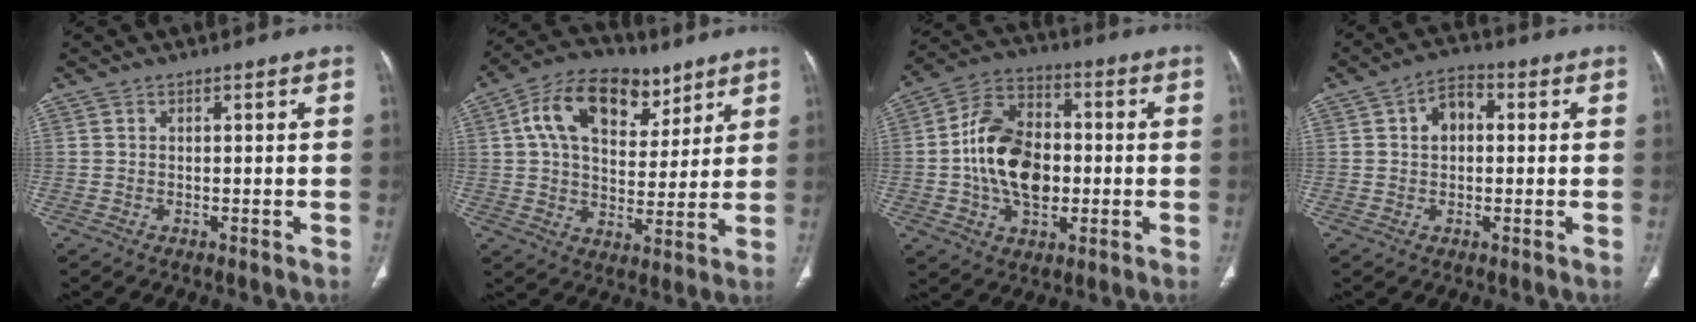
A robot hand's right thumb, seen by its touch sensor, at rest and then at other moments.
{"total": 17.2, "force": [7.8, 10.7, 11.0], "torque": [-0.155, -0.006, 0.130]}
{"total": 16.2, "force": [-1.3, 11.0, 11.8], "torque": [-0.185, 0.026, -0.021]}
{"total": 5.5, "force": [0.9, 3.8, 3.9], "torque": [-0.053, 0.016, 0.007]}